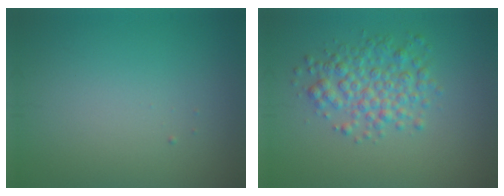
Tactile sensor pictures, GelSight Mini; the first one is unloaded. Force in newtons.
{"total": 3.7, "press": 3.7, "slide": 0.0}